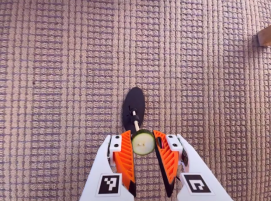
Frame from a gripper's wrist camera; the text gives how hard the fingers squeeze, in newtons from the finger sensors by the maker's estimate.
{"total": 8.6, "left": 8.9, "right": 8.3}